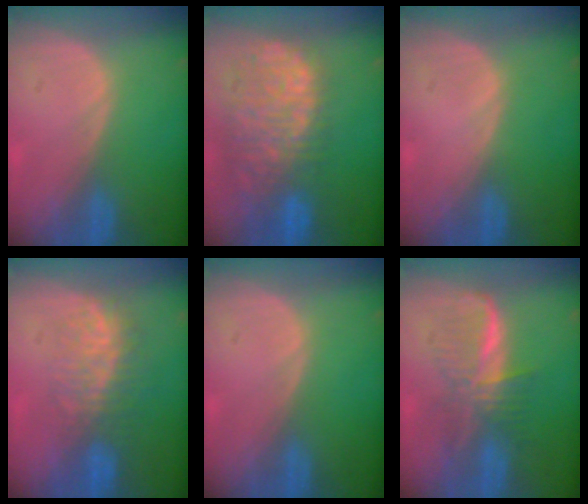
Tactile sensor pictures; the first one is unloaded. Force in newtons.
{"total": 12.7, "press": 10.5, "slide": 7.1}
{"total": 0.0}
{"total": 7.7, "press": 7.1, "slide": 3.1}
{"total": 0.0}
{"total": 6.2, "press": 6.2, "slide": 0.4}